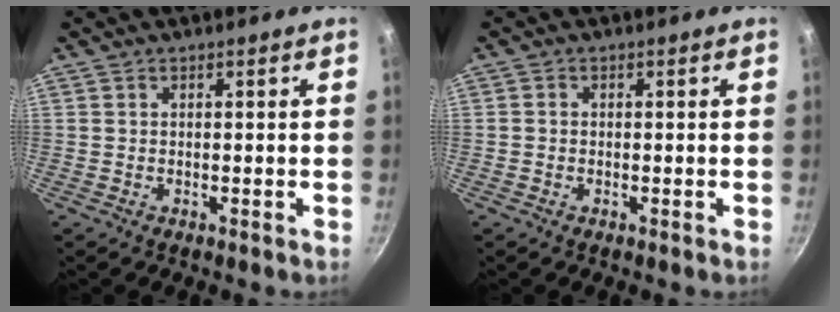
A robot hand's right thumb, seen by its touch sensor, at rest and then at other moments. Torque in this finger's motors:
{"motor_torque": [-0.22, -0.47, -0.21, -0.09, -0.05]}